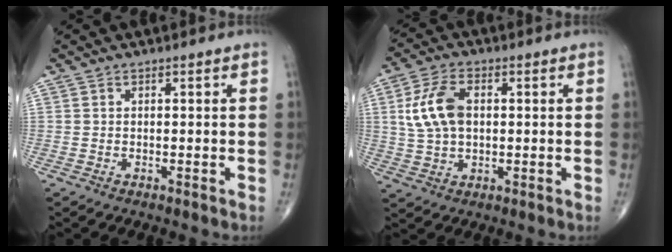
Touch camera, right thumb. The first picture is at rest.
{"total": 9.6, "force": [1.5, 5.7, 7.5], "torque": [-0.153, 0.007, 0.032]}